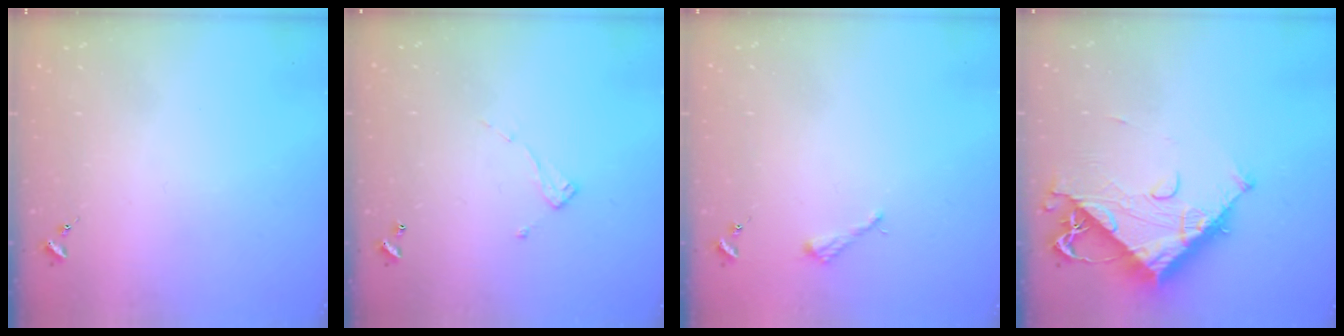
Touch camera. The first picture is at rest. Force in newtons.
{"total": 6.5, "press": 6.5, "slide": 0.2}
{"total": 2.6, "press": 2.6, "slide": 0.3}
{"total": 12.7, "press": 12.7, "slide": 1.5}